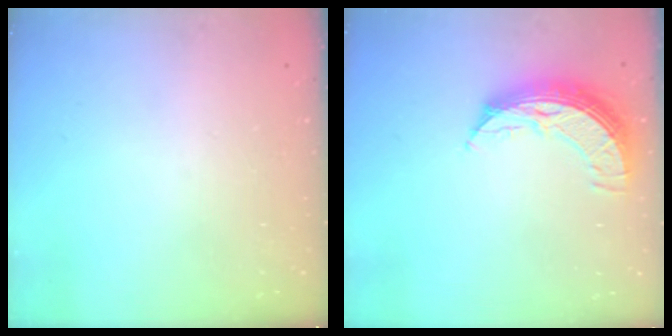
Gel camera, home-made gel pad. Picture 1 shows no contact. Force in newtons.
{"total": 10.1, "press": 10.0, "slide": 1.0}